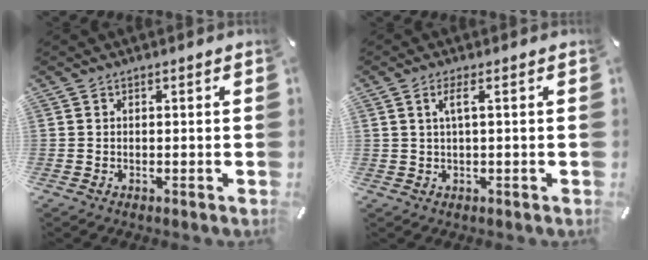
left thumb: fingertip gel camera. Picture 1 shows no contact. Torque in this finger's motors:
{"motor_torque": [0.19, -0.16, -0.09, 0.25, -0.07]}